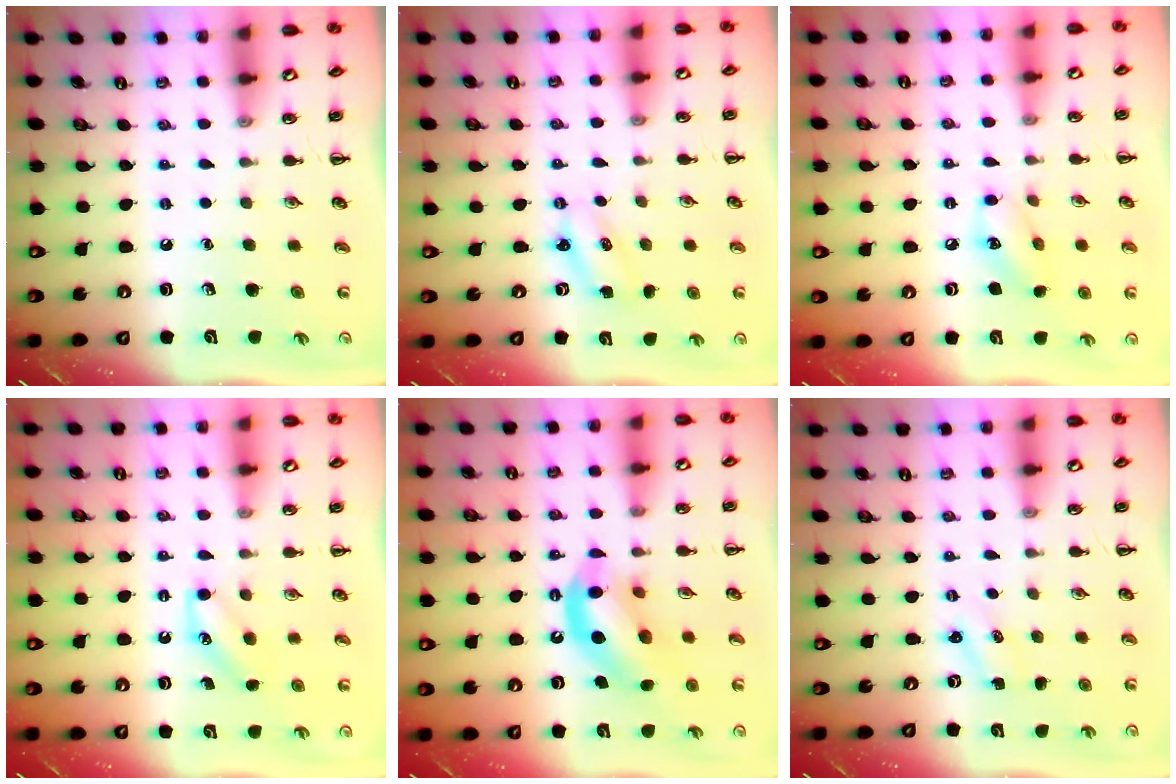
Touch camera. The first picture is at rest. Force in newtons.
{"total": 2.4, "press": 2.3, "slide": 0.5}
{"total": 8.6, "press": 8.5, "slide": 0.8}
{"total": 5.2, "press": 5.1, "slide": 1.3}
{"total": 11.5, "press": 11.1, "slide": 3.0}
{"total": 1.3, "press": 1.2, "slide": 0.3}